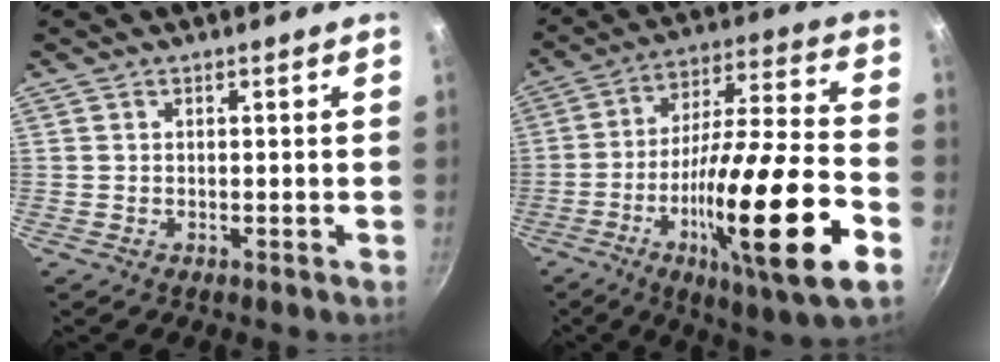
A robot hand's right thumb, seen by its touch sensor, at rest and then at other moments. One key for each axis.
{"total": 26.2, "fx": -9.3, "fy": 5.5, "fz": 23.9, "tx": -0.376, "ty": 0.034, "tz": -0.154}